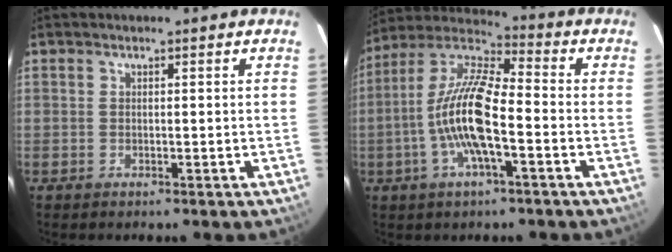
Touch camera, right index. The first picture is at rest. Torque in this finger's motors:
{"motor_torque": [1.85, -0.29, 1.05, 0.21]}